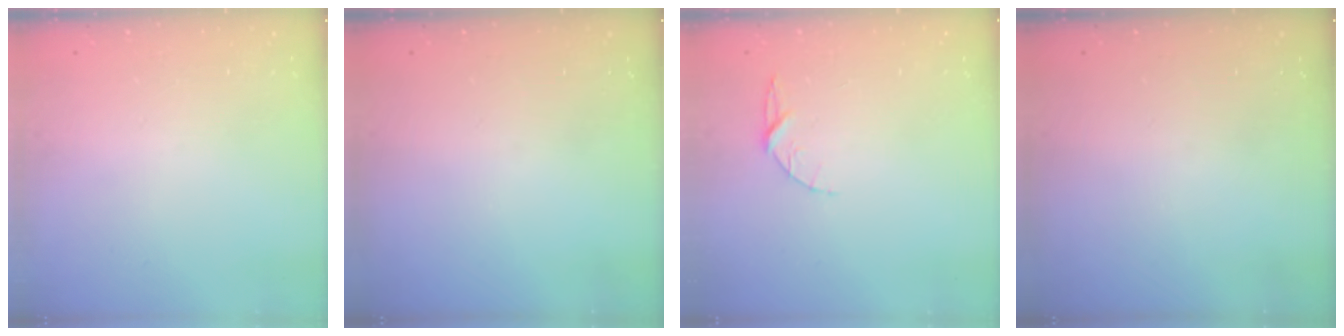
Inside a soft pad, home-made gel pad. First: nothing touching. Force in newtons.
{"total": 0.0}
{"total": 5.1, "press": 5.1, "slide": 0.4}
{"total": 0.0}